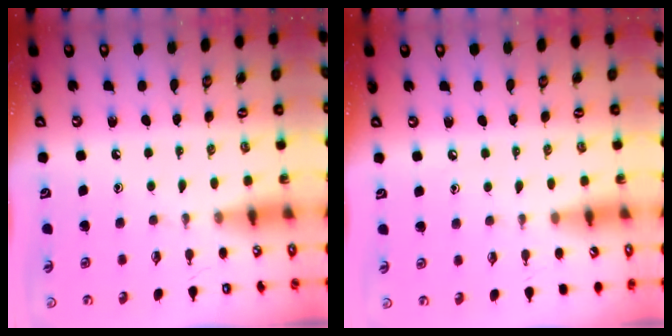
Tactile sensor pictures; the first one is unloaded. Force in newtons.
{"total": 2.5, "press": 2.4, "slide": 0.4}